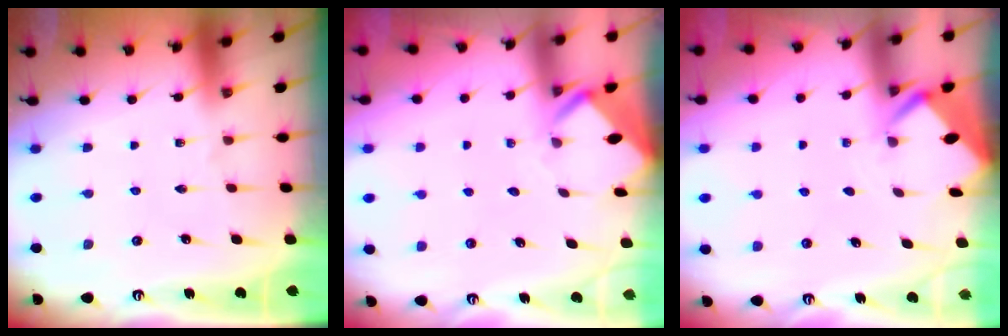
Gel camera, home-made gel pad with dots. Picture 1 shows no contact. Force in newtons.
{"total": 3.0, "press": 3.0, "slide": 0.1}
{"total": 2.4, "press": 2.4, "slide": 0.1}